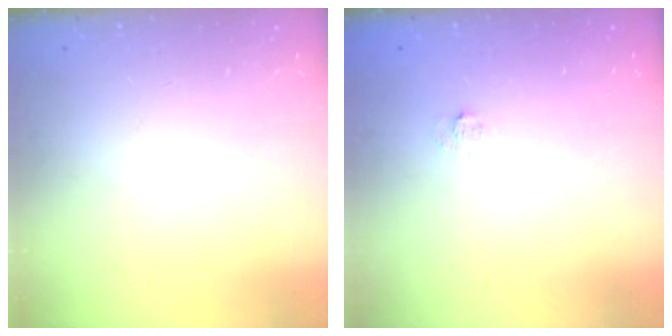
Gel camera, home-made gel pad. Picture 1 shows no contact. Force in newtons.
{"total": 2.7, "press": 2.5, "slide": 0.9}